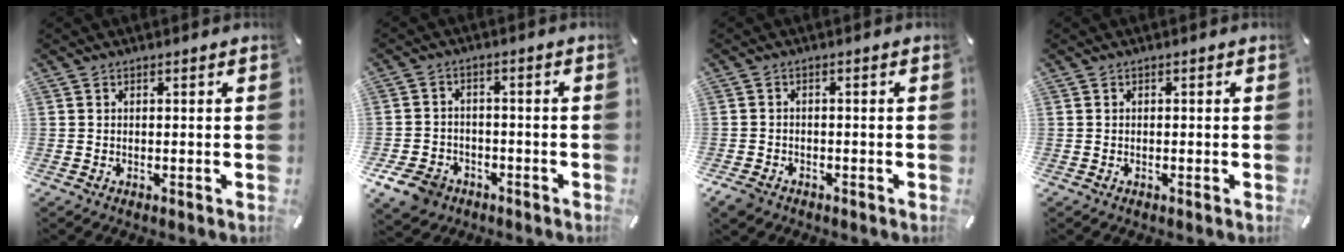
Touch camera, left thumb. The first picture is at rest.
{"total": 7.5, "force": [-4.7, 5.4, 2.5], "torque": [-0.064, 0.026, -0.090]}
{"total": 2.6, "force": [-1.8, 1.7, 0.9], "torque": [-0.028, 0.005, -0.040]}
{"total": 0.0}